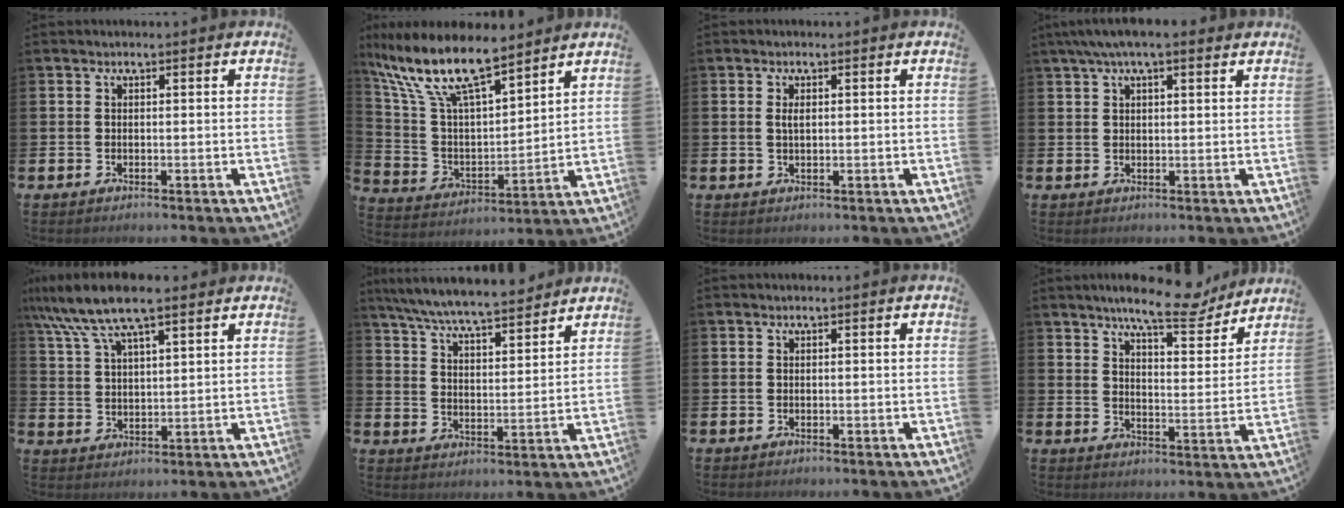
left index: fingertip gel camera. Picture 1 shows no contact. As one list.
[{"total": 12.4, "force": [10.3, 2.8, 6.4], "torque": [-0.171, -0.056, 0.182]}, {"total": 1.4, "force": [0.3, 0.6, 1.3], "torque": [-0.016, 0.000, 0.002]}, {"total": 4.6, "force": [3.3, 1.1, 2.9], "torque": [-0.053, -0.004, 0.058]}, {"total": 9.4, "force": [7.5, 2.4, 5.2], "torque": [-0.127, -0.012, 0.138]}, {"total": 7.4, "force": [7.1, 0.3, 2.1], "torque": [-0.070, -0.045, 0.126]}, {"total": 0.0}, {"total": 9.6, "force": [8.5, 1.6, 4.2], "torque": [-0.079, -0.044, 0.148]}]